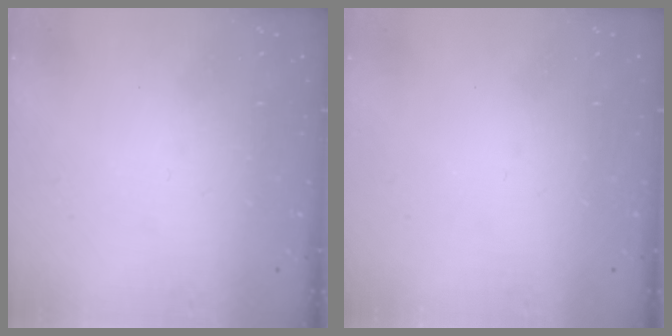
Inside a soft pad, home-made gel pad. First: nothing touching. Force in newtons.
{"total": 0.0}